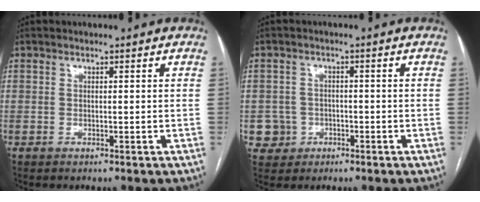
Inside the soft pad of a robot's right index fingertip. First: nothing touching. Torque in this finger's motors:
{"motor_torque": [-0.86, 0.81, -1.05, -0.21]}